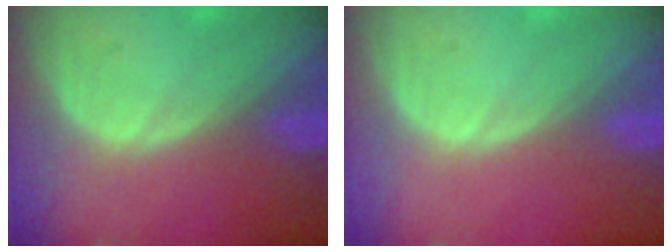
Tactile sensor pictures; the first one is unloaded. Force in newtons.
{"total": 0.0}